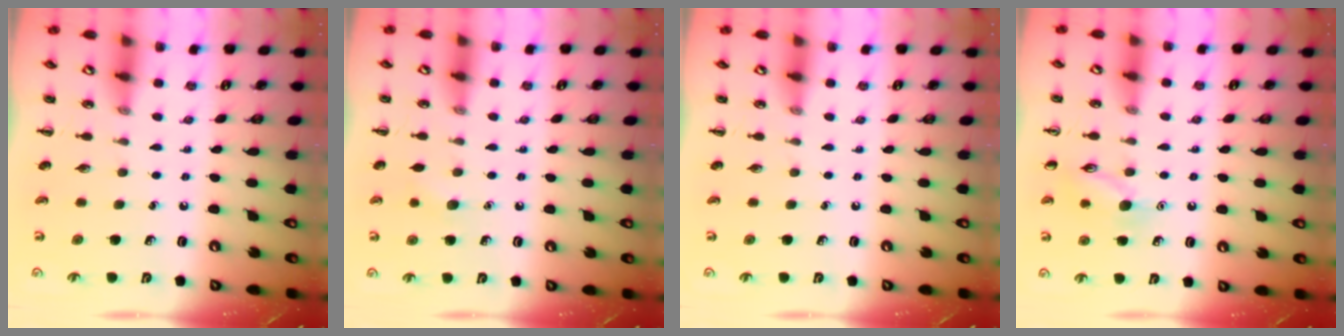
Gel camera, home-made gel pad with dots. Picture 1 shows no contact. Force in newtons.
{"total": 4.7, "press": 4.5, "slide": 1.2}
{"total": 0.0}
{"total": 9.2, "press": 9.2, "slide": 0.8}